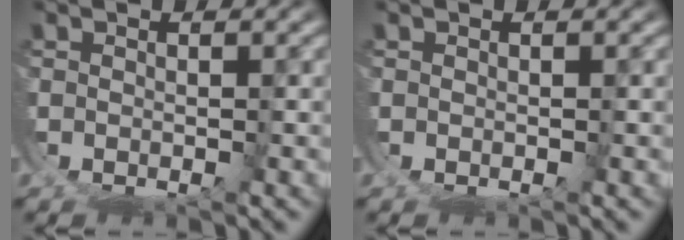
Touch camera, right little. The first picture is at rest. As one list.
[{"total": 0.0}]